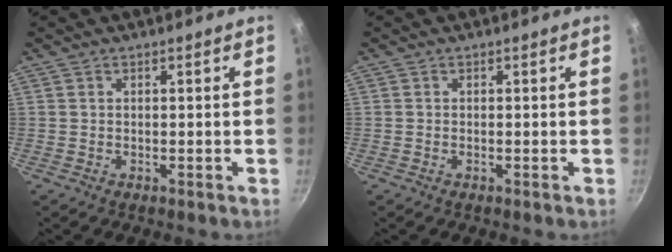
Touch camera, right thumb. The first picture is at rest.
{"total": 0.0}